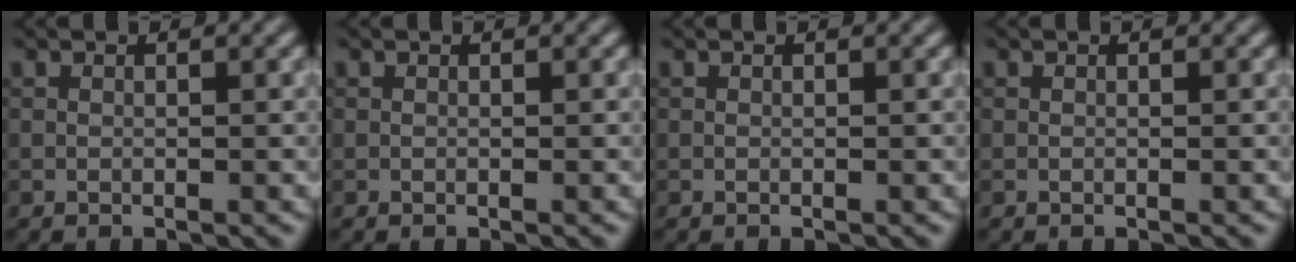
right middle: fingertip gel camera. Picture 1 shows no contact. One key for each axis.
{"total": 0.0}
{"total": 0.0}
{"total": 0.0}